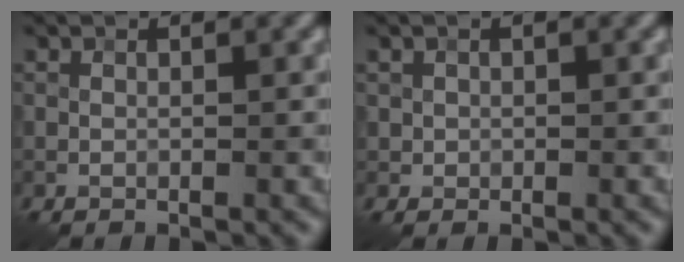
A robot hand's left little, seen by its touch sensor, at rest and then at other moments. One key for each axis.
{"total": 0.8, "fx": 0.2, "fy": 0.7, "fz": 0.1, "tx": 0.002, "ty": -0.003, "tz": 0.003}